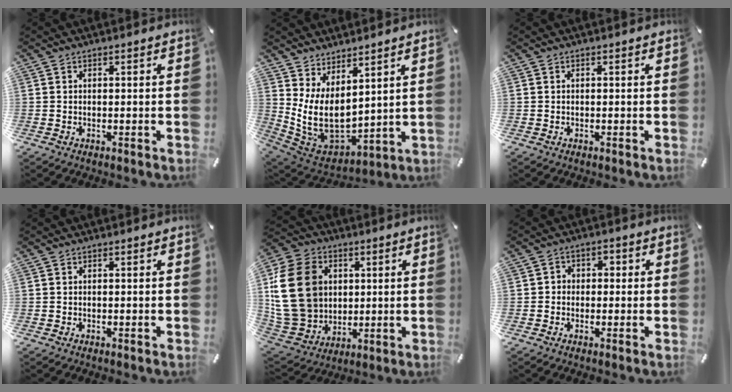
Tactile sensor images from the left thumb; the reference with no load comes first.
{"total": 11.5, "force": [2.6, 7.9, 8.0], "torque": [-0.166, -0.053, 0.058]}
{"total": 0.0}
{"total": 0.0}
{"total": 20.9, "force": [3.1, 17.3, 11.3], "torque": [-0.253, 0.000, 0.063]}
{"total": 3.1, "force": [-1.6, 2.5, 0.8], "torque": [-0.014, 0.015, -0.034]}